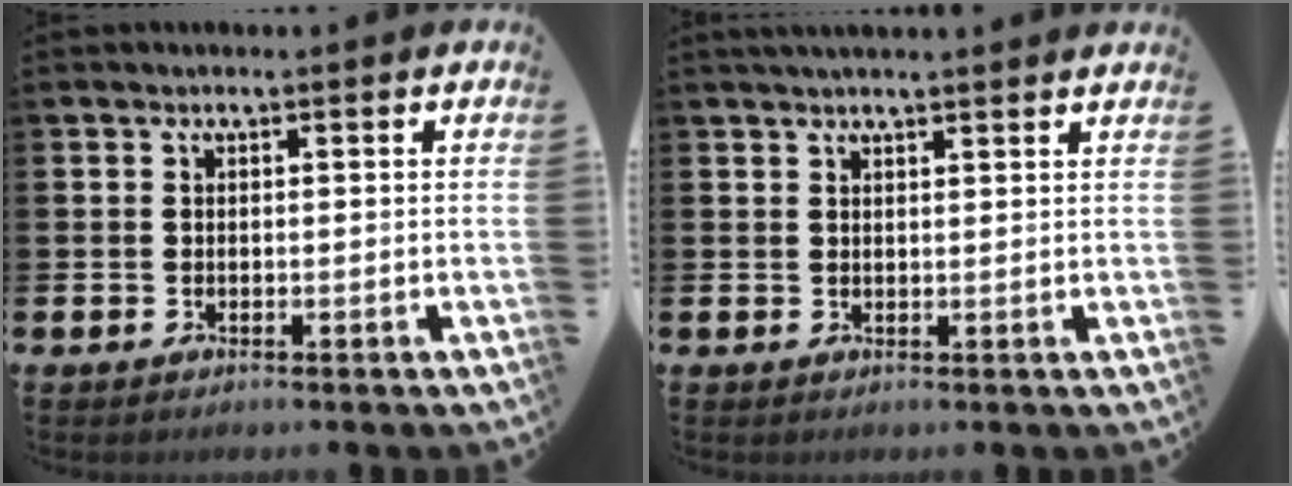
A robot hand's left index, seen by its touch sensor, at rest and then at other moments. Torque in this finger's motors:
{"motor_torque": [0.30, -0.62, 0.37, 0.13]}